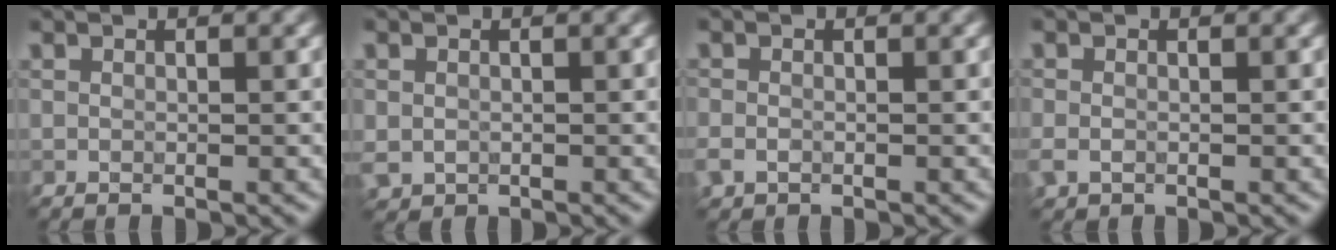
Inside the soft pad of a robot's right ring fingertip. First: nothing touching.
{"total": 1.4, "force": [-0.6, -0.5, -1.1], "torque": [-0.015, -0.014, 0.030]}
{"total": 1.8, "force": [-1.5, -0.7, -0.8], "torque": [-0.018, -0.013, 0.011]}
{"total": 1.5, "force": [-1.2, -0.7, -0.7], "torque": [-0.018, -0.017, 0.016]}